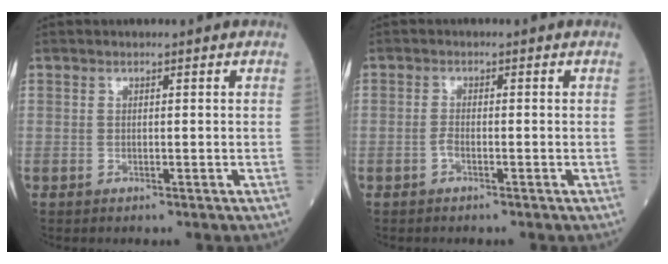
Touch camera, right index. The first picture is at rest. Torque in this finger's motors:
{"motor_torque": [0.78, -0.50, 0.25, 0.01]}